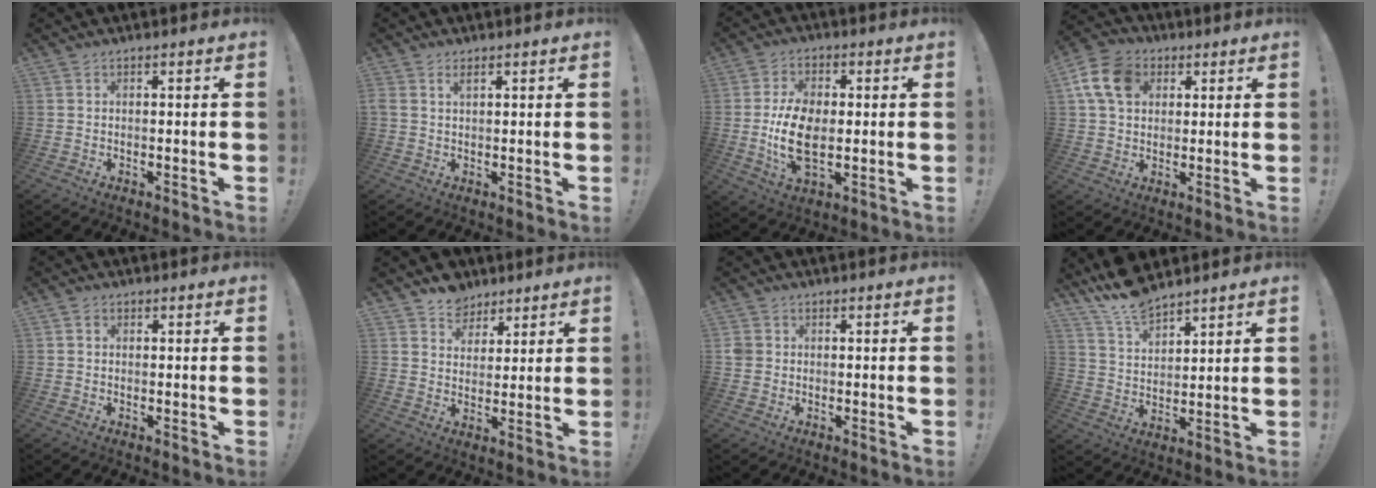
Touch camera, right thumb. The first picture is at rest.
{"total": 1.8, "force": [1.1, 0.7, 1.2], "torque": [-0.018, -0.003, 0.018]}
{"total": 13.0, "force": [-1.1, 7.3, 10.7], "torque": [-0.202, -0.006, -0.019]}
{"total": 12.5, "force": [4.1, 9.4, 7.1], "torque": [-0.128, 0.001, 0.084]}
{"total": 0.9, "force": [0.0, 0.8, 0.3], "torque": [-0.004, 0.003, 0.000]}
{"total": 7.0, "force": [4.8, 5.0, 0.5], "torque": [-0.010, -0.037, 0.097]}
{"total": 2.4, "force": [0.1, 2.2, 1.0], "torque": [-0.010, 0.003, 0.002]}
{"total": 10.3, "force": [9.1, 3.3, 3.5], "torque": [-0.073, -0.063, 0.172]}